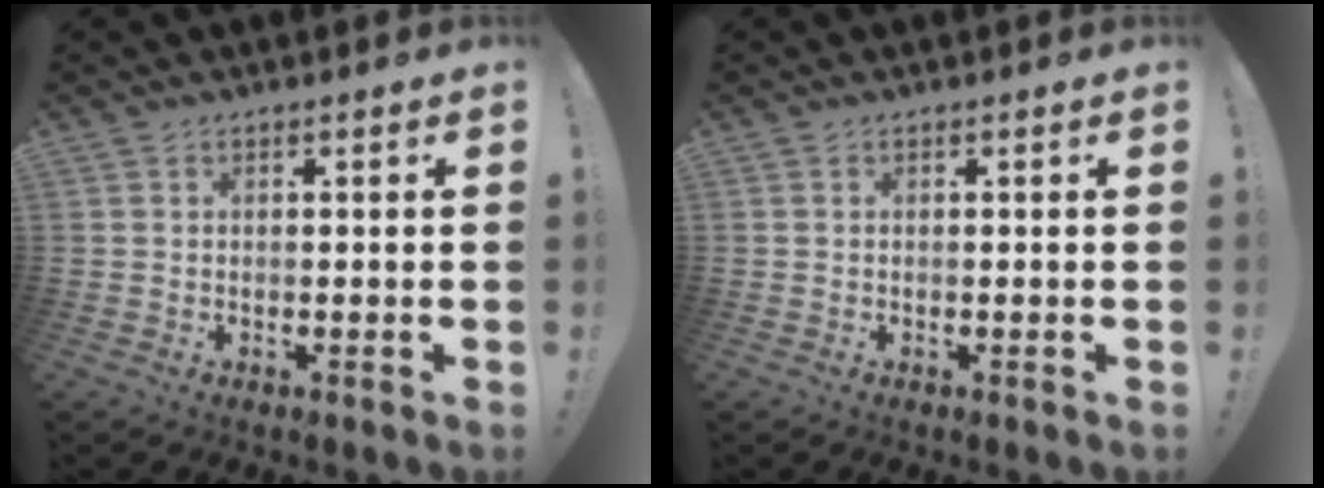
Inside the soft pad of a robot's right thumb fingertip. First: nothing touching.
{"total": 0.0}